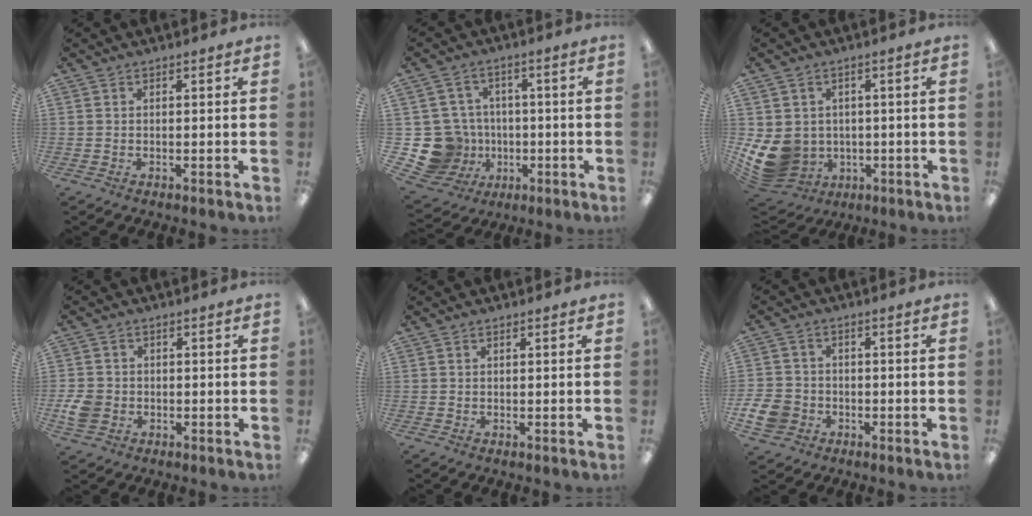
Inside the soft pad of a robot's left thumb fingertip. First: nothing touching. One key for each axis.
{"total": 13.0, "fx": -2.7, "fy": 12.1, "fz": 3.7, "tx": -0.108, "ty": 0.026, "tz": -0.033}
{"total": 10.1, "fx": -1.3, "fy": 9.1, "fz": 4.4, "tx": -0.115, "ty": -0.003, "tz": -0.013}
{"total": 5.1, "fx": -1.2, "fy": 4.3, "fz": 2.4, "tx": -0.044, "ty": 0.004, "tz": -0.021}
{"total": 0.0}
{"total": 7.3, "fx": -2.4, "fy": 6.1, "fz": 3.1, "tx": -0.084, "ty": 0.018, "tz": -0.044}